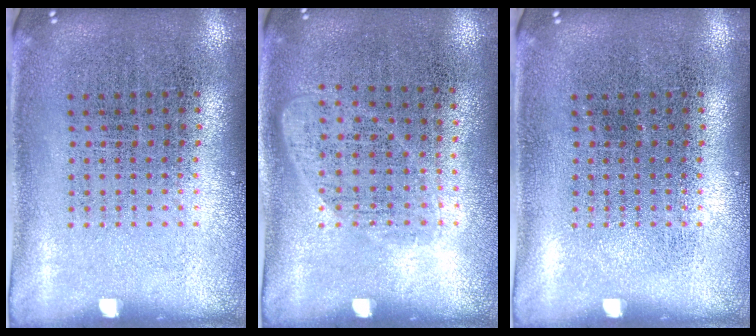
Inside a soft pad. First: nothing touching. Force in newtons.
{"total": 1.2, "press": 1.0, "slide": 0.6}
{"total": 0.0}